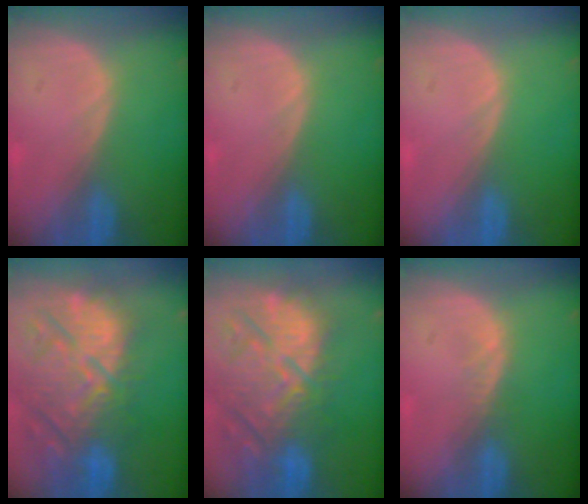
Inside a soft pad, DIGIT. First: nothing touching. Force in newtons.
{"total": 0.0}
{"total": 0.0}
{"total": 14.0, "press": 12.5, "slide": 6.2}
{"total": 14.0, "press": 12.5, "slide": 6.2}
{"total": 1.1, "press": 1.1, "slide": 0.3}